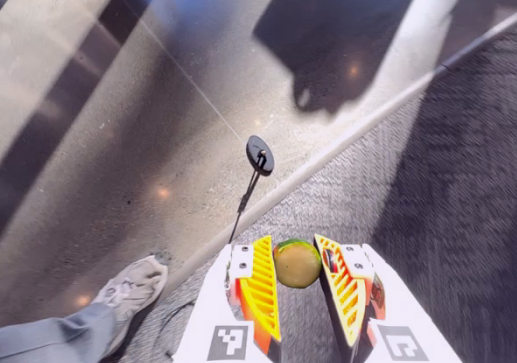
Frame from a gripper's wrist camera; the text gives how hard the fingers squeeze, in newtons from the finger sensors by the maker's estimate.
{"total": 8.1, "left": 7.8, "right": 8.3}